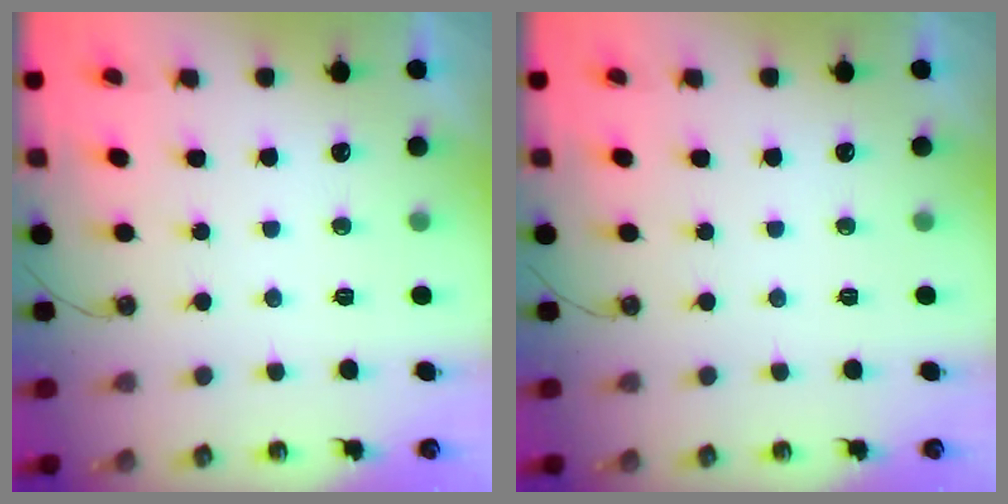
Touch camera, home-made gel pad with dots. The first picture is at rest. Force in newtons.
{"total": 0.0}